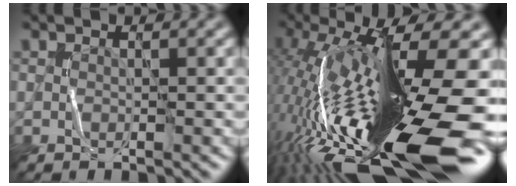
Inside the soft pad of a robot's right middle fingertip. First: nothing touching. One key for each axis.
{"total": 19.5, "fx": -6.1, "fy": 4.1, "fz": 18.0, "tx": -0.320, "ty": 0.002, "tz": -0.114}